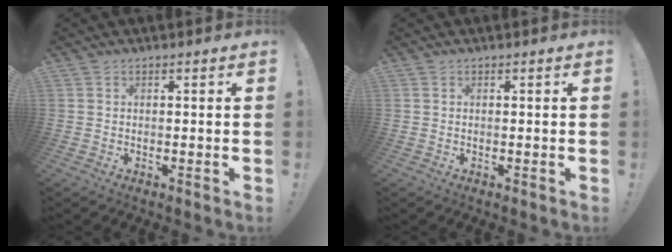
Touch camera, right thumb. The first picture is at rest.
{"total": 0.0}